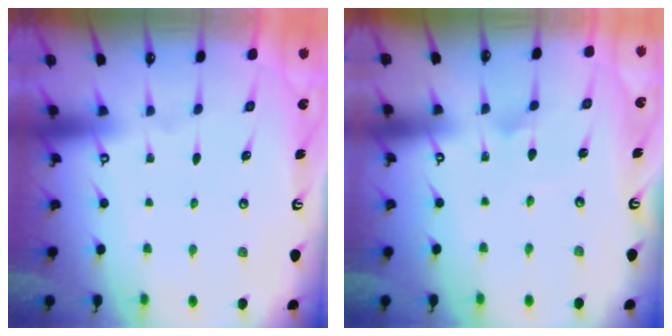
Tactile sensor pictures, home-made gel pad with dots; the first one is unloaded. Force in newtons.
{"total": 1.7, "press": 1.7, "slide": 0.1}